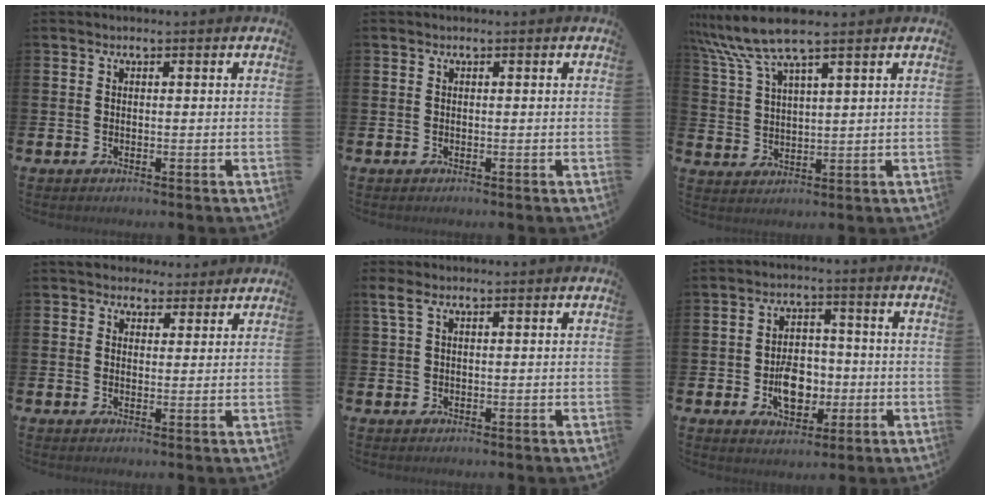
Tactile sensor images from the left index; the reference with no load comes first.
{"total": 0.0}
{"total": 7.6, "force": [6.3, 0.8, 4.2], "torque": [-0.100, -0.015, 0.114]}
{"total": 3.4, "force": [3.0, 1.6, -0.3], "torque": [0.000, -0.011, 0.052]}
{"total": 1.8, "force": [0.9, 0.6, 1.4], "torque": [-0.025, 0.003, 0.013]}
{"total": 6.3, "force": [-1.6, 4.3, 4.3], "torque": [-0.071, 0.009, -0.030]}